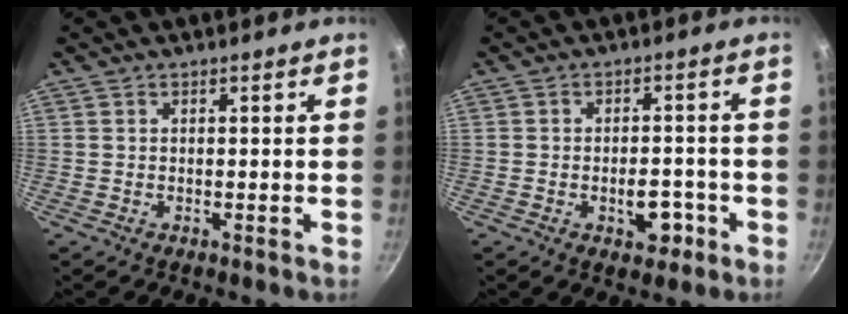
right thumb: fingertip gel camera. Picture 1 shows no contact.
{"total": 5.9, "force": [-2.4, 3.5, 4.1], "torque": [-0.028, 0.016, -0.031]}